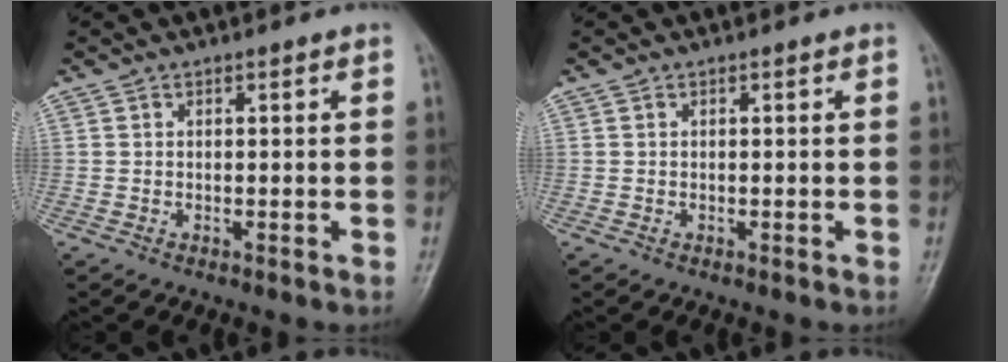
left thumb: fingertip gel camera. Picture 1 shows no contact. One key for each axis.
{"total": 0.0}